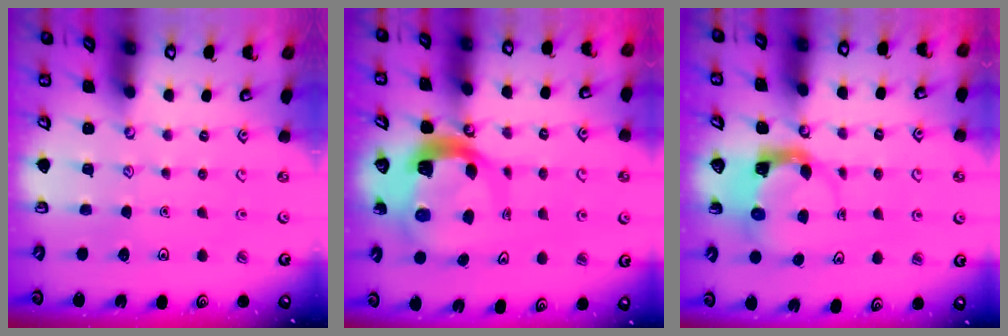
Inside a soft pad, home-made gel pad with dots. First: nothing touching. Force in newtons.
{"total": 8.4, "press": 8.3, "slide": 0.9}
{"total": 4.0, "press": 3.9, "slide": 0.6}